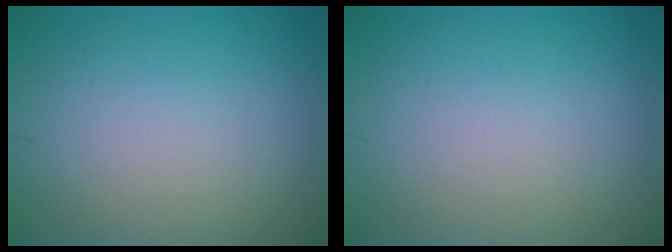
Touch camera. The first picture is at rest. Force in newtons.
{"total": 0.0}